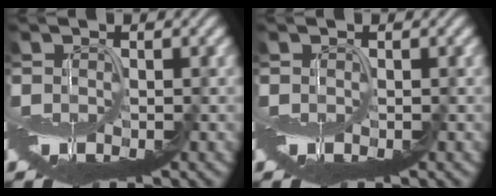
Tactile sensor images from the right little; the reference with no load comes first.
{"total": 0.0}